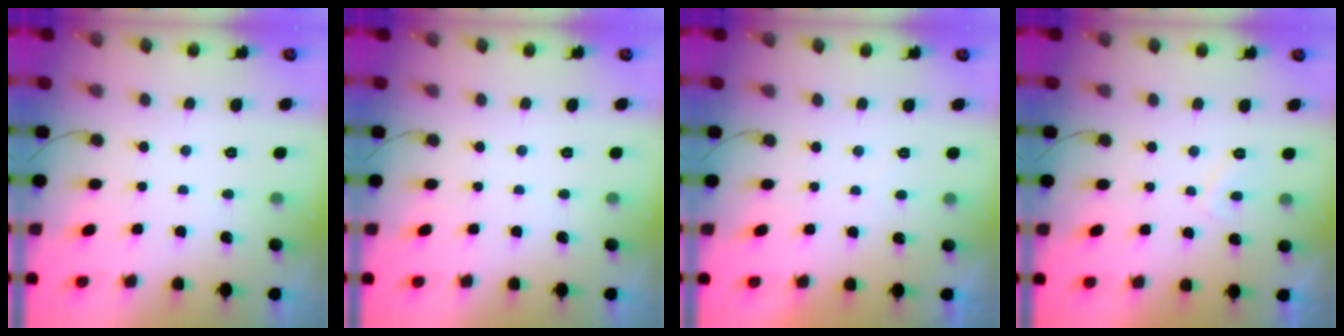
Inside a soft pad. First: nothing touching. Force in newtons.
{"total": 0.0}
{"total": 0.0}
{"total": 1.5, "press": 1.4, "slide": 0.7}